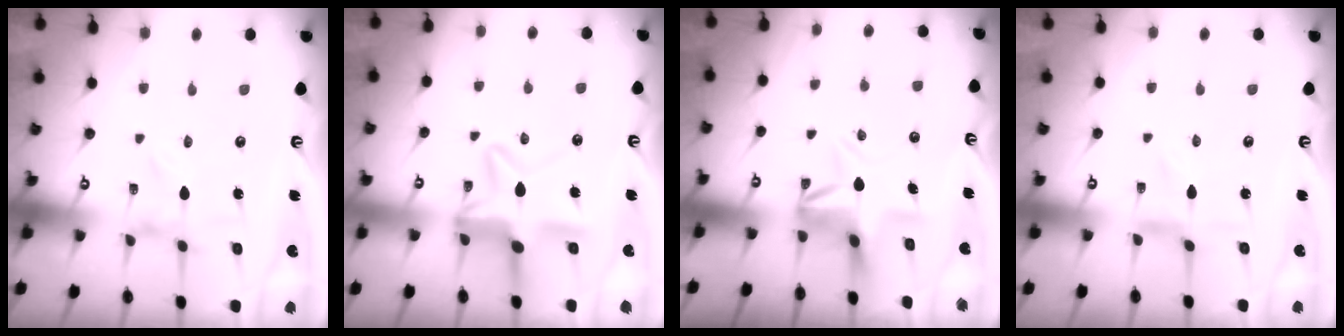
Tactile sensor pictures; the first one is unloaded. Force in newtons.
{"total": 13.5, "press": 13.5, "slide": 1.2}
{"total": 7.0, "press": 7.0, "slide": 0.7}
{"total": 0.0}